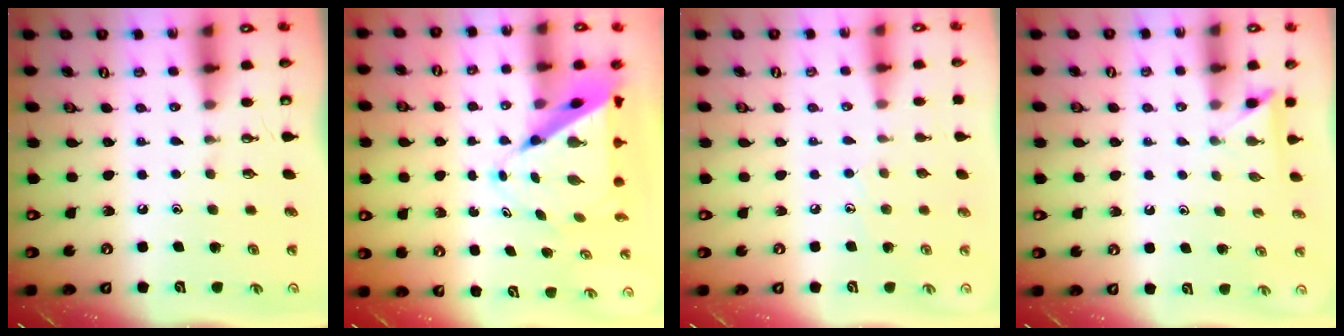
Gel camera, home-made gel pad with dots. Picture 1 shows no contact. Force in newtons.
{"total": 9.9, "press": 9.9, "slide": 0.7}
{"total": 4.8, "press": 4.8, "slide": 0.6}
{"total": 2.7, "press": 2.7, "slide": 0.2}